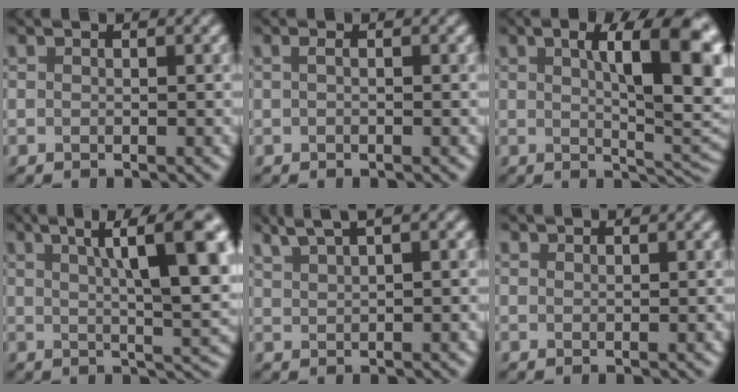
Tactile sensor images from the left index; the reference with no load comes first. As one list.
[{"total": 0.5, "force": [0.1, 0.1, 0.5], "torque": [-0.009, 0.001, -0.001]}, {"total": 11.1, "force": [2.5, 3.1, 10.3], "torque": [-0.124, 0.007, 0.041]}, {"total": 10.9, "force": [3.2, 2.5, 10.1], "torque": [-0.120, 0.012, 0.048]}, {"total": 3.1, "force": [2.6, 0.4, 1.6], "torque": [-0.023, 0.013, 0.044]}, {"total": 0.7, "force": [0.6, -0.1, -0.2], "torque": [-0.001, 0.002, 0.009]}]